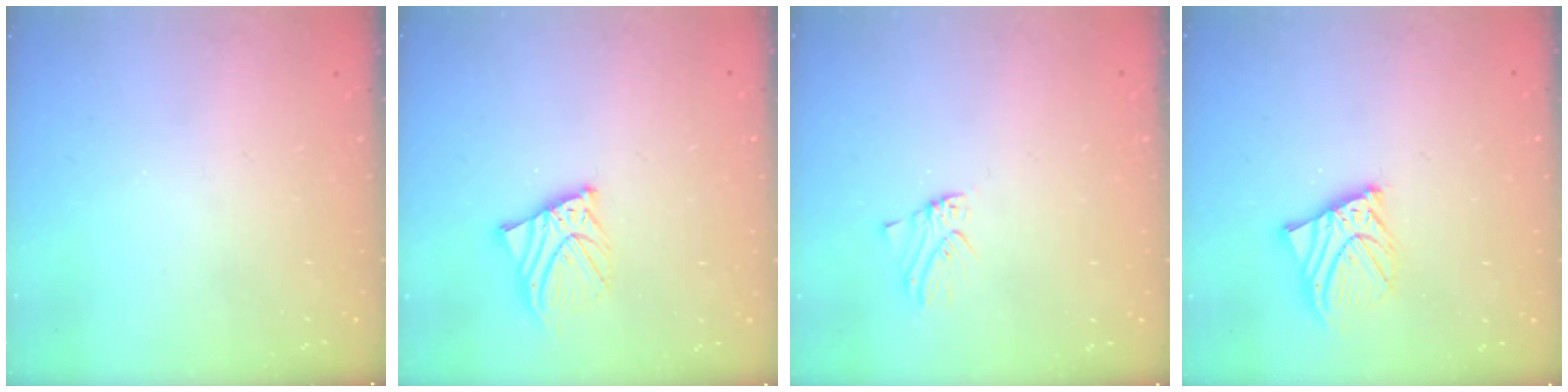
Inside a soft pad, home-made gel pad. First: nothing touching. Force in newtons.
{"total": 7.3, "press": 7.2, "slide": 0.9}
{"total": 0.0}
{"total": 9.0, "press": 9.0, "slide": 1.1}